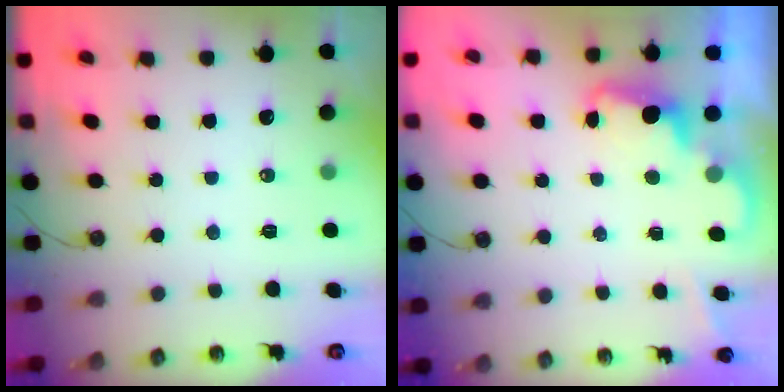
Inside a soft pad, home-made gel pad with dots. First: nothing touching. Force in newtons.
{"total": 2.3, "press": 2.2, "slide": 0.5}